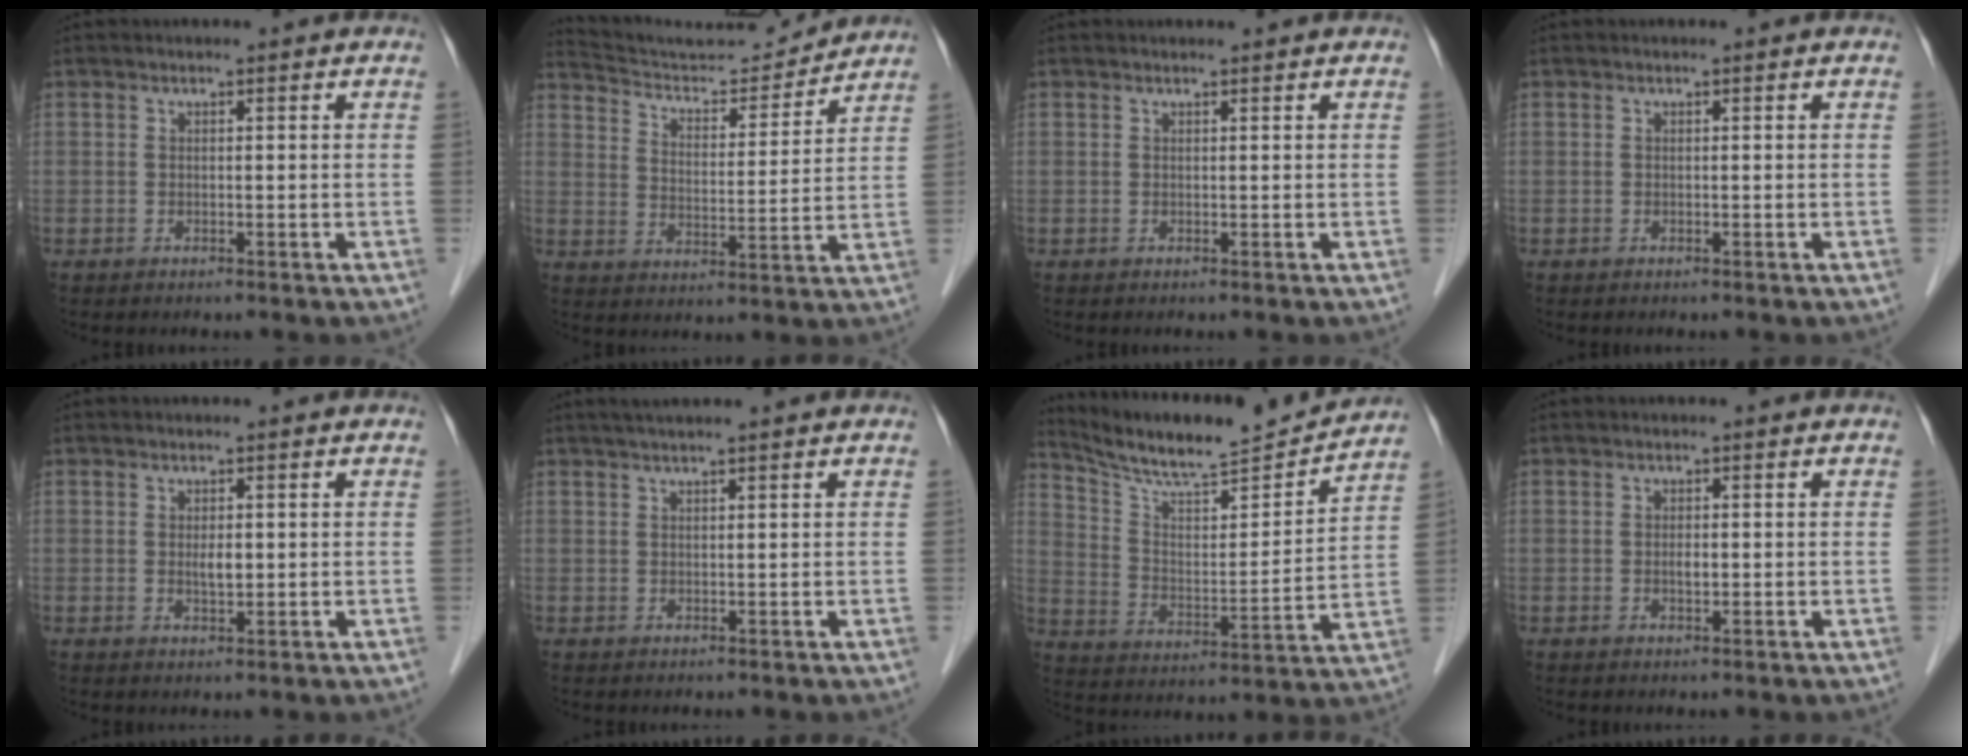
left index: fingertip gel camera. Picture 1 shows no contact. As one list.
[{"total": 12.7, "force": [12.6, 0.7, 1.4], "torque": [-0.029, -0.002, 0.199]}, {"total": 1.2, "force": [1.2, 0.1, 0.3], "torque": [-0.005, 0.011, 0.019]}, {"total": 0.0}, {"total": 1.6, "force": [0.2, 0.6, 1.4], "torque": [-0.025, -0.002, 0.005]}, {"total": 4.6, "force": [3.8, -0.3, 2.6], "torque": [-0.036, 0.029, 0.062]}, {"total": 16.8, "force": [16.0, 0.5, 5.1], "torque": [-0.100, -0.010, 0.259]}, {"total": 1.0, "force": [-0.1, 0.4, 0.9], "torque": [-0.018, 0.000, -0.001]}]